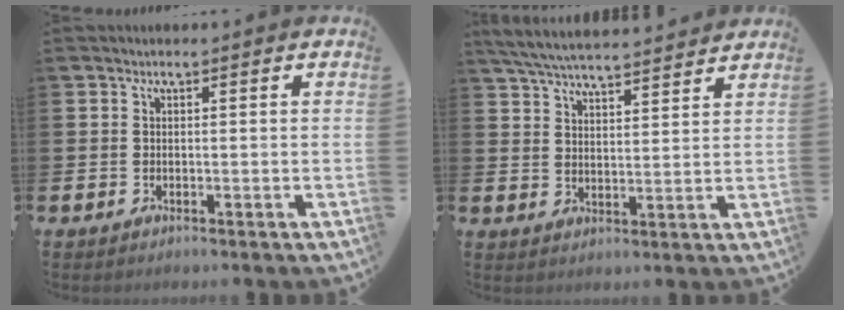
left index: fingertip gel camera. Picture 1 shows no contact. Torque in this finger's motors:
{"motor_torque": [0.93, -1.21, 0.24, 0.16]}